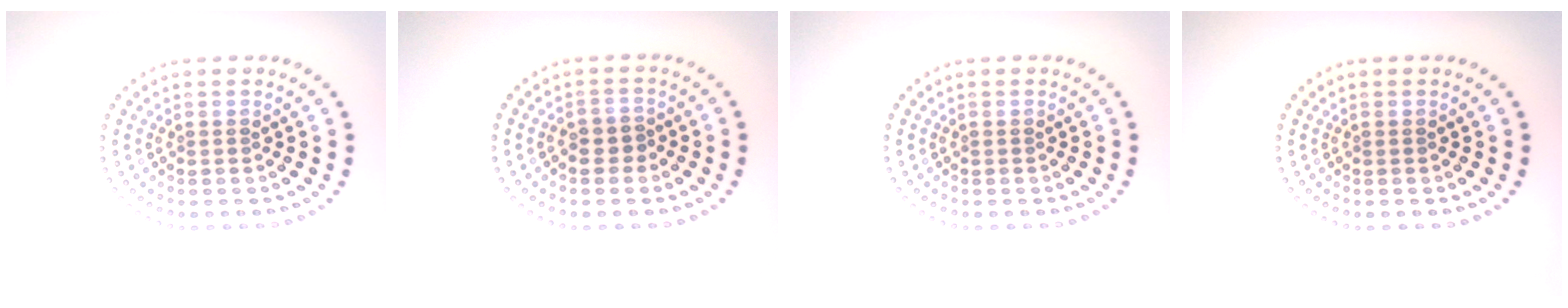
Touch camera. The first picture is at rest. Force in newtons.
{"total": 1.4, "press": 1.2, "slide": 0.6}
{"total": 0.0}
{"total": 0.0}